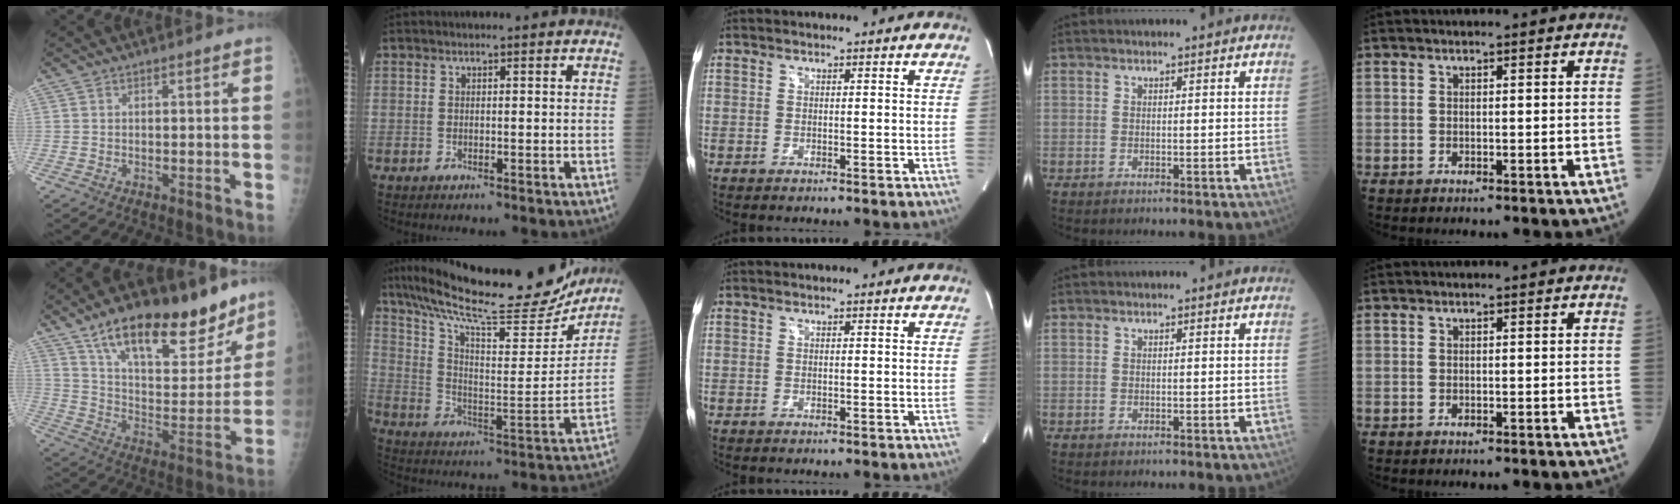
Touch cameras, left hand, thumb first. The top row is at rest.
{"thumb": {"total": 25.7, "force": [17.3, 10.5, 15.7], "torque": [-0.190, -0.060, 0.274]}, "index": {"total": 24.2, "force": [21.7, 3.0, 10.2], "torque": [-0.182, -0.047, 0.315]}}